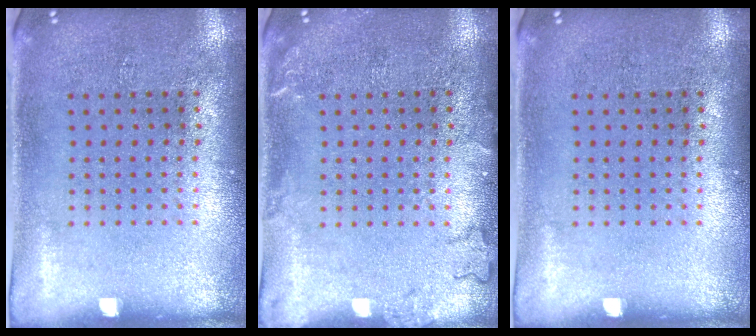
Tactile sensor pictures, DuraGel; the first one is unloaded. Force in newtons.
{"total": 1.6, "press": 1.6, "slide": 0.3}
{"total": 0.0}